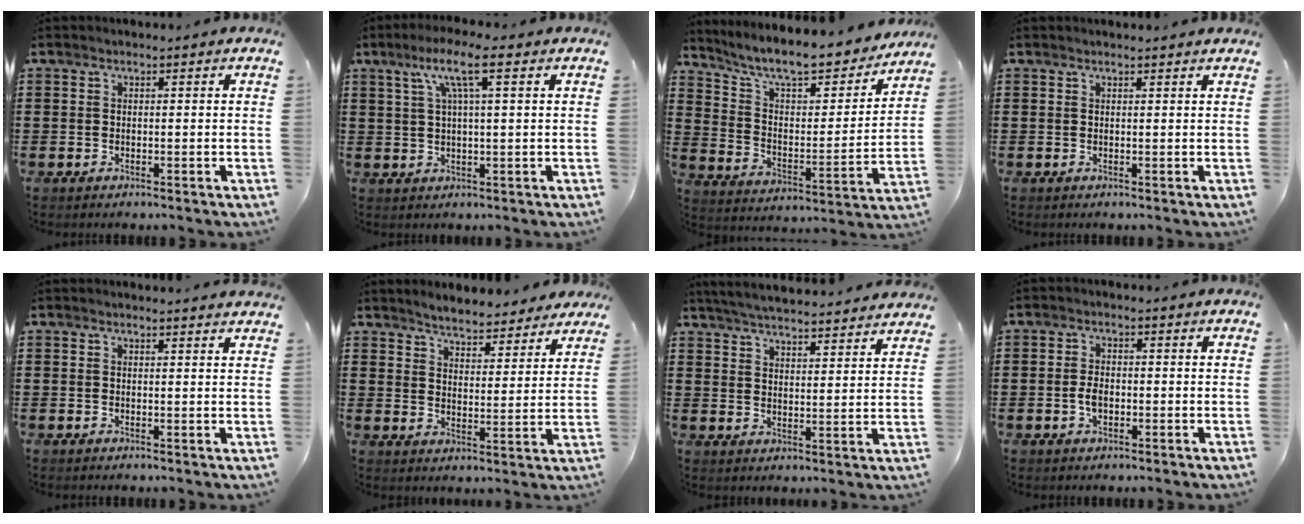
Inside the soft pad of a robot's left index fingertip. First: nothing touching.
{"total": 6.6, "force": [2.8, 0.7, 5.9], "torque": [-0.121, 0.005, 0.043]}
{"total": 9.6, "force": [8.4, 1.2, 4.5], "torque": [-0.114, -0.058, 0.141]}
{"total": 0.5, "force": [0.5, 0.0, 0.1], "torque": [-0.002, -0.003, 0.010]}
{"total": 1.2, "force": [1.1, -0.1, 0.2], "torque": [-0.006, -0.002, 0.022]}
{"total": 4.1, "force": [4.1, 0.1, -0.1], "torque": [-0.021, -0.026, 0.071]}
{"total": 5.0, "force": [4.9, -0.5, 0.7], "torque": [-0.036, -0.032, 0.084]}
{"total": 2.5, "force": [-0.5, 1.4, 2.0], "torque": [-0.047, -0.001, -0.012]}